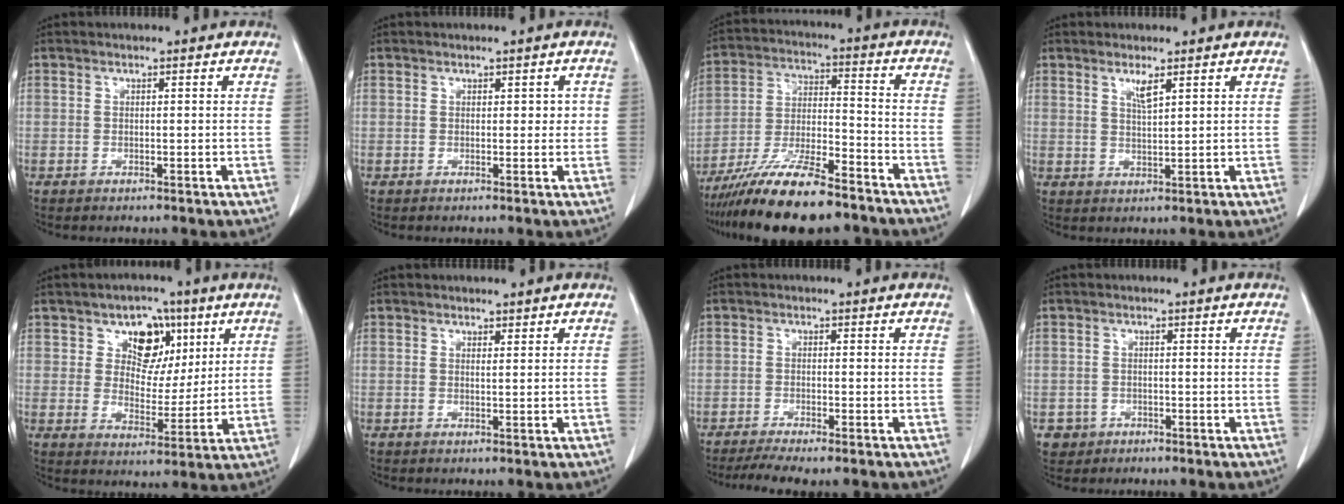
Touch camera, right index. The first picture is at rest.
{"total": 1.6, "force": [0.3, 1.1, 1.1], "torque": [-0.006, 0.004, 0.004]}
{"total": 16.2, "force": [-12.8, 2.8, 9.4], "torque": [-0.187, -0.015, -0.225]}
{"total": 2.5, "force": [1.5, 0.1, 2.0], "torque": [-0.042, -0.005, 0.032]}
{"total": 8.3, "force": [4.0, 5.8, 4.3], "torque": [-0.054, 0.013, 0.065]}
{"total": 0.6, "force": [0.5, 0.1, 0.2], "torque": [-0.005, -0.005, 0.008]}
{"total": 6.6, "force": [-5.4, 0.7, 3.6], "torque": [-0.050, -0.009, -0.086]}
{"total": 2.7, "force": [-1.1, 2.4, -0.1], "torque": [0.004, 0.010, -0.019]}